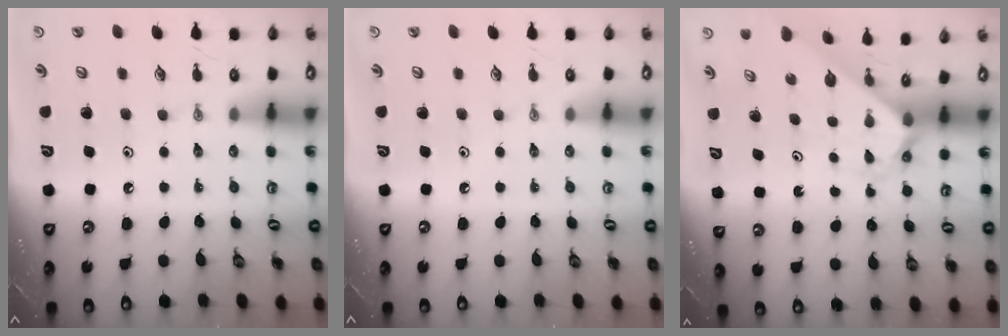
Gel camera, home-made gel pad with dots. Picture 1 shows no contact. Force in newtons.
{"total": 0.0}
{"total": 2.1, "press": 2.1, "slide": 0.2}